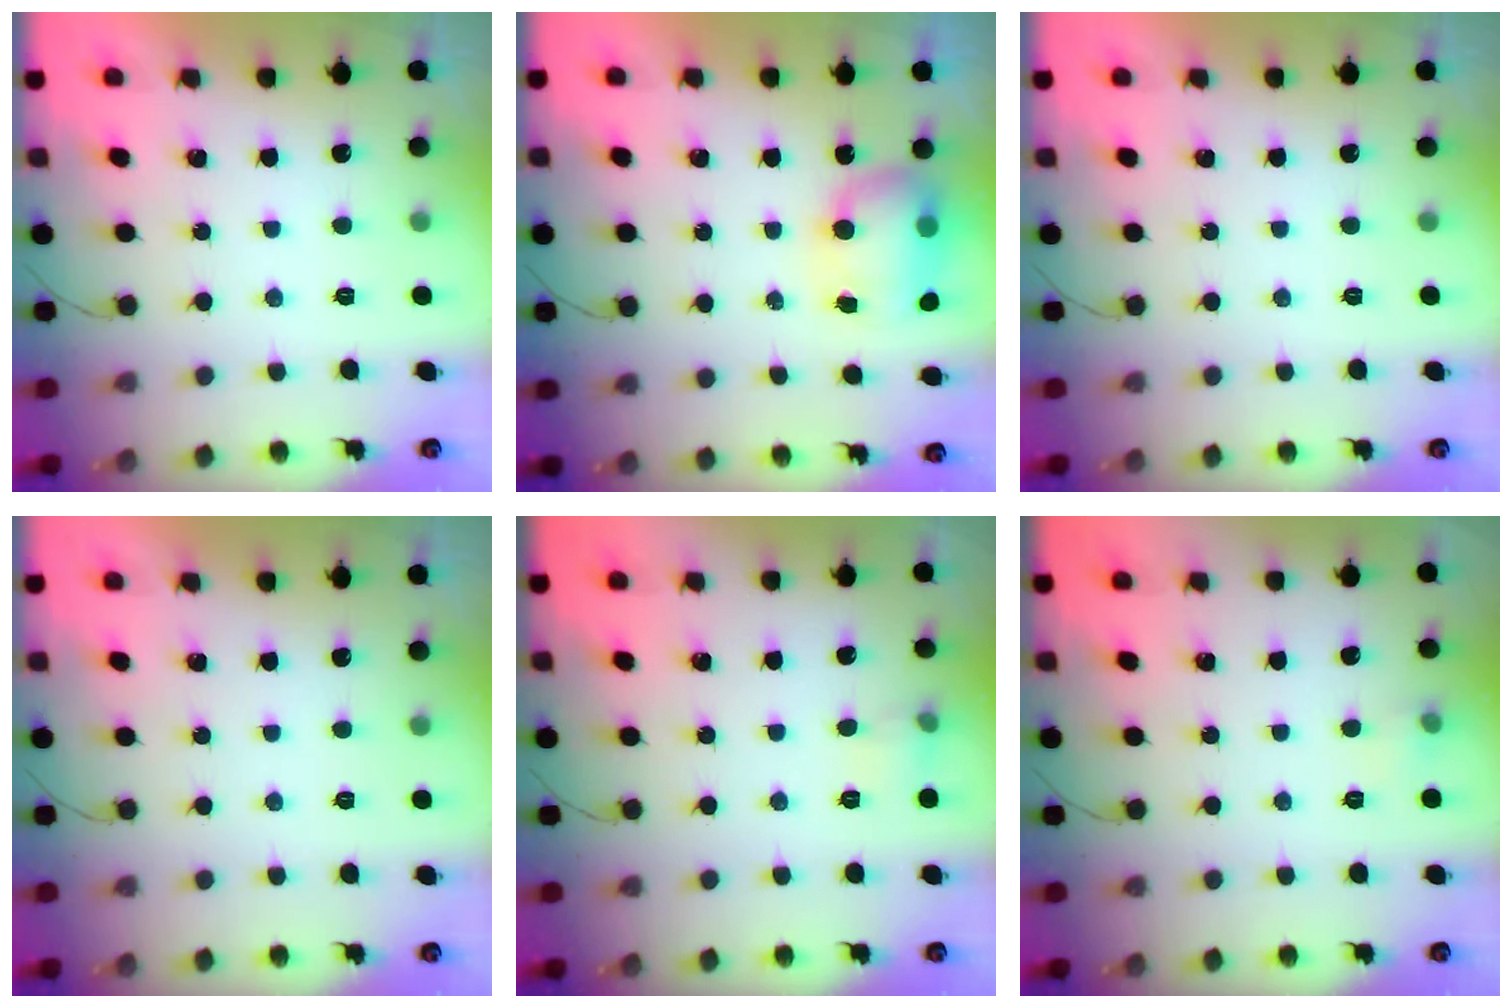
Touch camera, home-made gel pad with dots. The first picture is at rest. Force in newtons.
{"total": 10.0, "press": 8.8, "slide": 4.8}
{"total": 0.0}
{"total": 0.0}
{"total": 5.3, "press": 5.1, "slide": 1.4}
{"total": 3.9, "press": 3.8, "slide": 1.0}